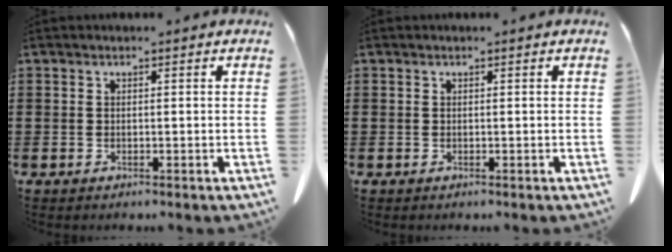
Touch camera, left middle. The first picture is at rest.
{"total": 0.0}